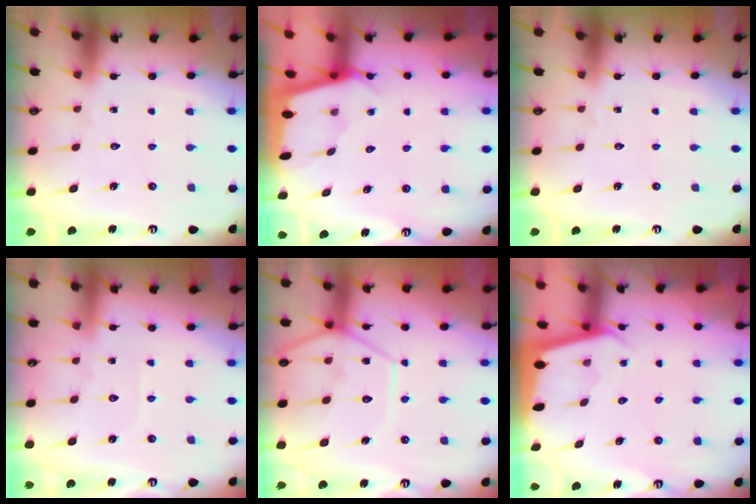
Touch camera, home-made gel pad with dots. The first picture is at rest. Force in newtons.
{"total": 1.5, "press": 1.5, "slide": 0.2}
{"total": 0.0}
{"total": 2.9, "press": 2.9, "slide": 0.4}
{"total": 12.1, "press": 12.0, "slide": 1.4}
{"total": 2.0, "press": 2.0, "slide": 0.1}